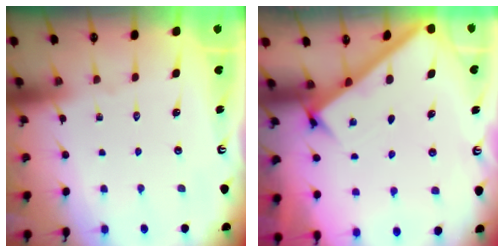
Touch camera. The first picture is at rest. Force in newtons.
{"total": 2.7, "press": 2.6, "slide": 0.3}